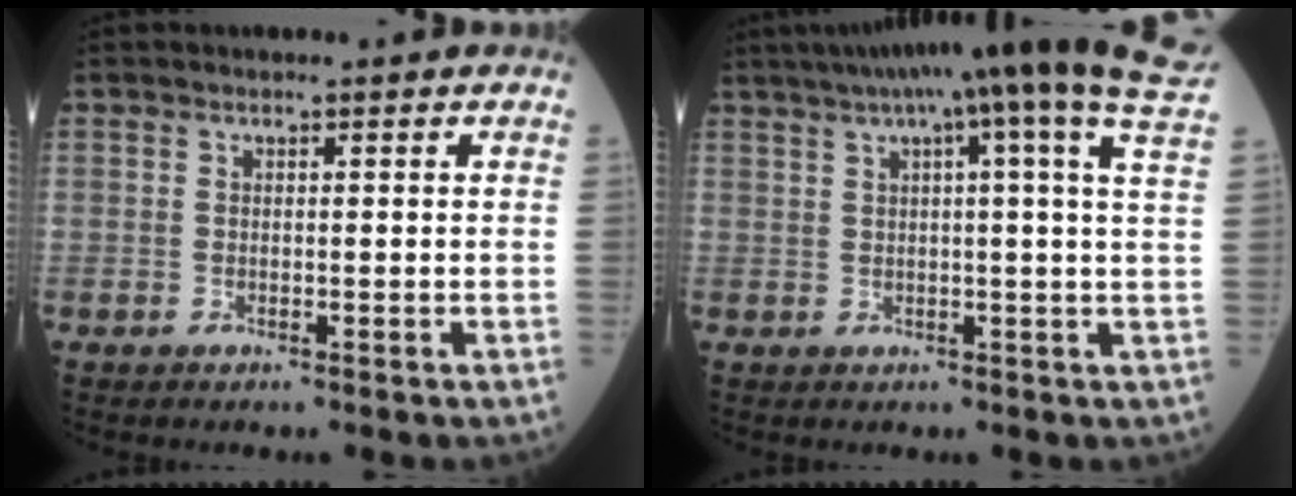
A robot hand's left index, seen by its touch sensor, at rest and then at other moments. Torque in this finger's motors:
{"motor_torque": [1.06, -1.08, 0.62, 0.21]}